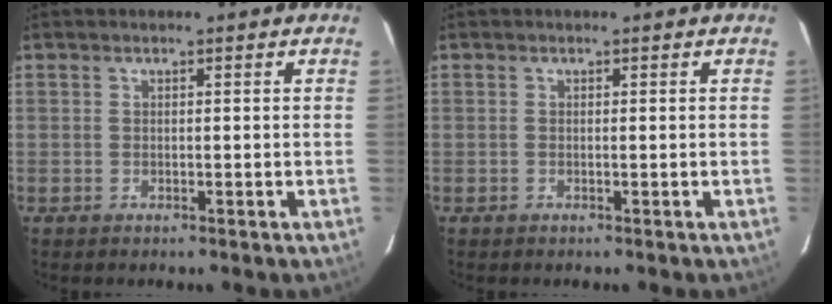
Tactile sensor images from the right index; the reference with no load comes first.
{"total": 0.0}